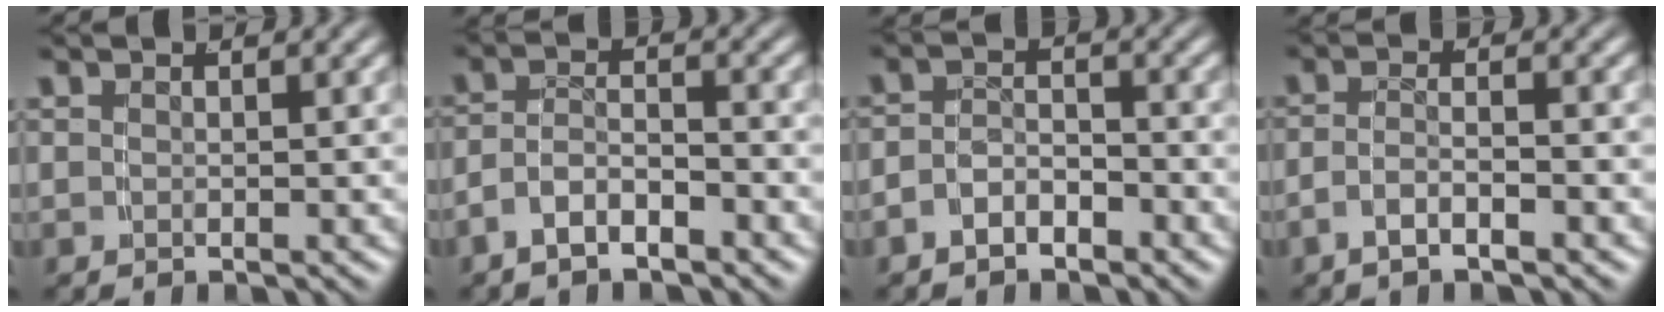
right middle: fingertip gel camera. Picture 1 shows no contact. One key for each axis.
{"total": 3.4, "fx": -2.4, "fy": 1.6, "fz": 1.7, "tx": -0.030, "ty": -0.007, "tz": -0.041}
{"total": 3.2, "fx": -2.3, "fy": 1.8, "fz": 1.2, "tx": -0.017, "ty": -0.006, "tz": -0.040}
{"total": 2.5, "fx": -1.9, "fy": 0.3, "fz": 1.6, "tx": -0.027, "ty": -0.006, "tz": -0.032}